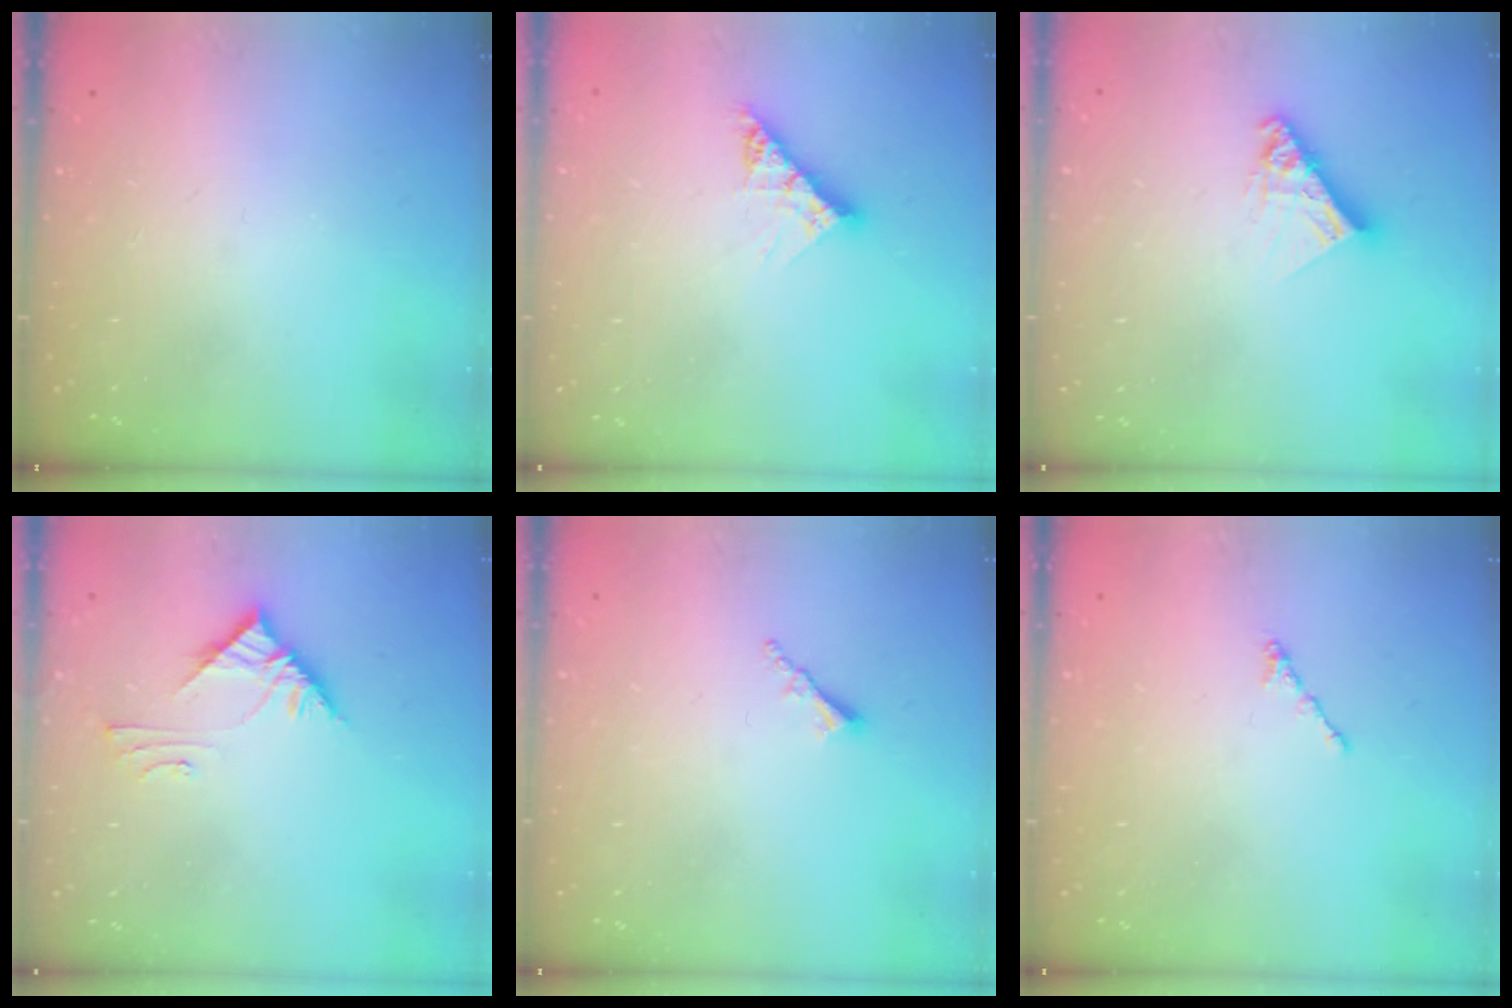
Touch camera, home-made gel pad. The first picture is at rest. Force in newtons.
{"total": 8.6, "press": 8.5, "slide": 0.9}
{"total": 9.0, "press": 9.0, "slide": 0.9}
{"total": 6.2, "press": 6.2, "slide": 0.1}
{"total": 1.7, "press": 1.7, "slide": 0.3}
{"total": 0.5, "press": 0.4, "slide": 0.3}